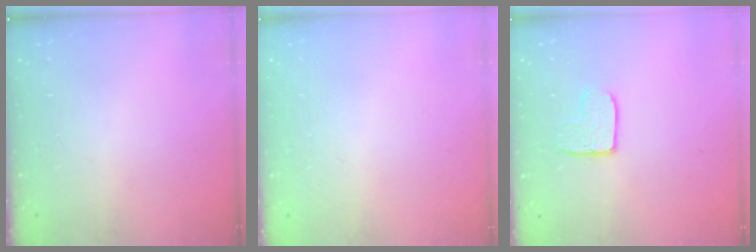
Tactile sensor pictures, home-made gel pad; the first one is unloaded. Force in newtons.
{"total": 0.0}
{"total": 7.9, "press": 7.9, "slide": 0.6}